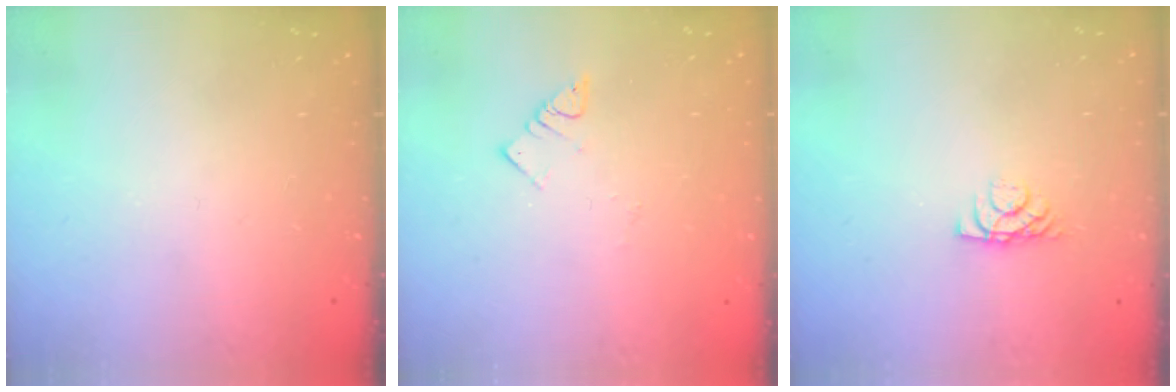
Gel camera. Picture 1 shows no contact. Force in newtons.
{"total": 3.3, "press": 3.2, "slide": 0.4}
{"total": 6.5, "press": 6.5, "slide": 0.6}